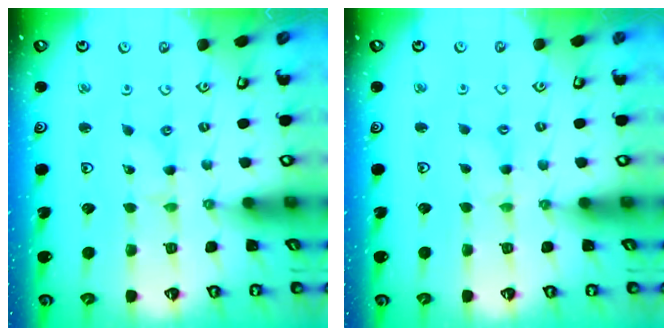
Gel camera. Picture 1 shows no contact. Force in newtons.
{"total": 2.3, "press": 2.3, "slide": 0.3}